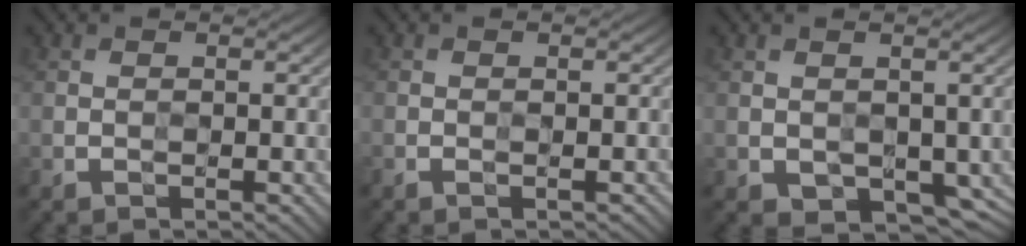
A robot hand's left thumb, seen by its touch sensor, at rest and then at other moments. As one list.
[{"total": 0.7, "force": [-0.5, 0.2, 0.5], "torque": [-0.010, -0.003, -0.007]}, {"total": 4.5, "force": [-0.4, 3.1, 3.2], "torque": [-0.066, -0.022, 0.002]}]